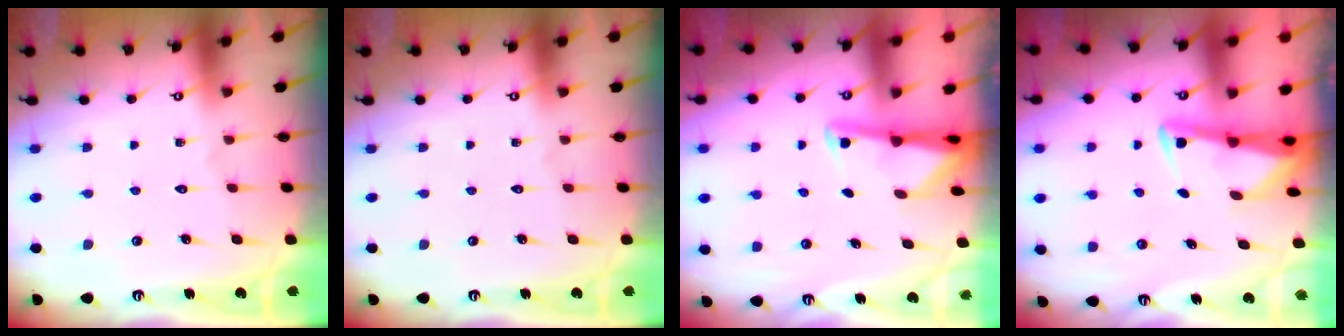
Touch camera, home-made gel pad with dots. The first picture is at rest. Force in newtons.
{"total": 0.0}
{"total": 3.6, "press": 3.5, "slide": 0.5}
{"total": 3.0, "press": 3.0, "slide": 0.3}